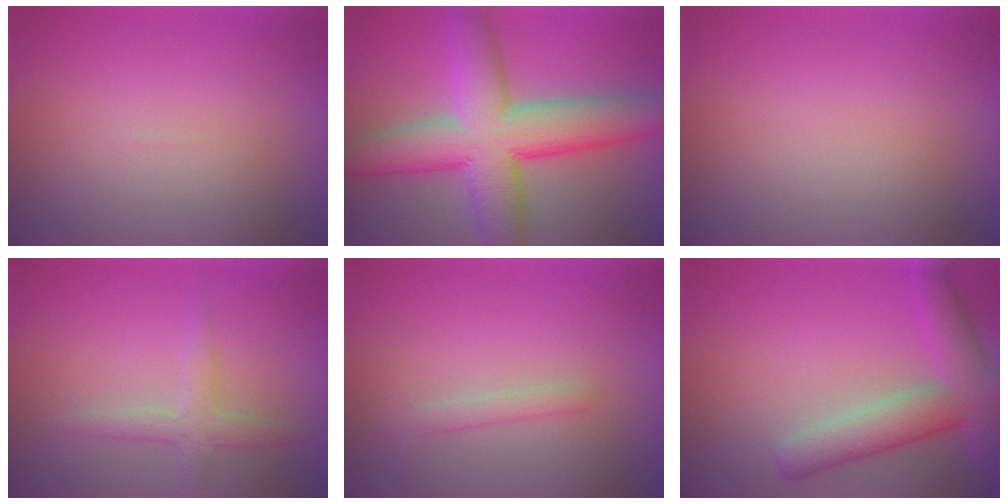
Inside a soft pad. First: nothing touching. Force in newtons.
{"total": 11.2, "press": 11.2, "slide": 0.5}
{"total": 0.0}
{"total": 2.3, "press": 2.3, "slide": 0.0}
{"total": 1.4, "press": 1.4, "slide": 0.0}
{"total": 6.0, "press": 6.0, "slide": 0.4}